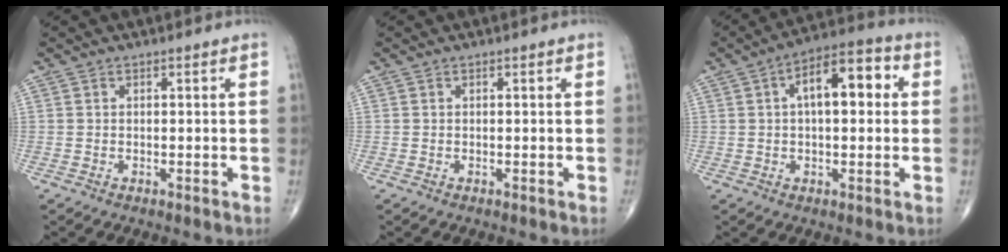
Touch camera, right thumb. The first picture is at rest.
{"total": 0.0}
{"total": 11.4, "force": [2.2, 5.3, 9.8], "torque": [-0.134, 0.029, 0.025]}